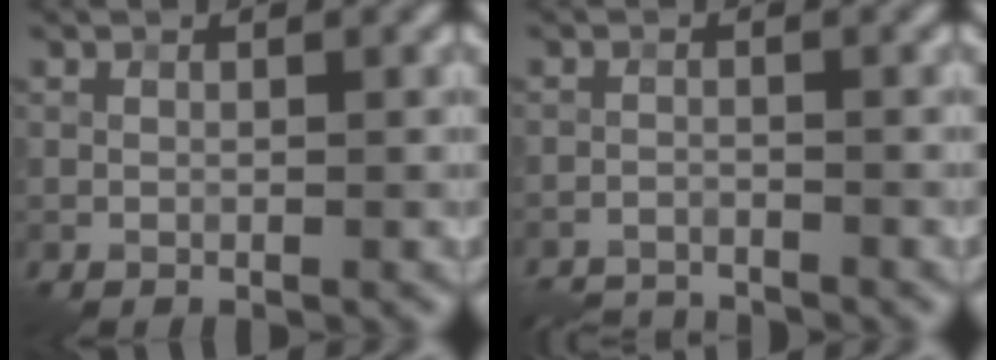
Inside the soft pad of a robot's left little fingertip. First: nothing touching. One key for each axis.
{"total": 4.7, "fx": -4.6, "fy": 0.5, "fz": 0.8, "tx": -0.022, "ty": -0.017, "tz": -0.078}